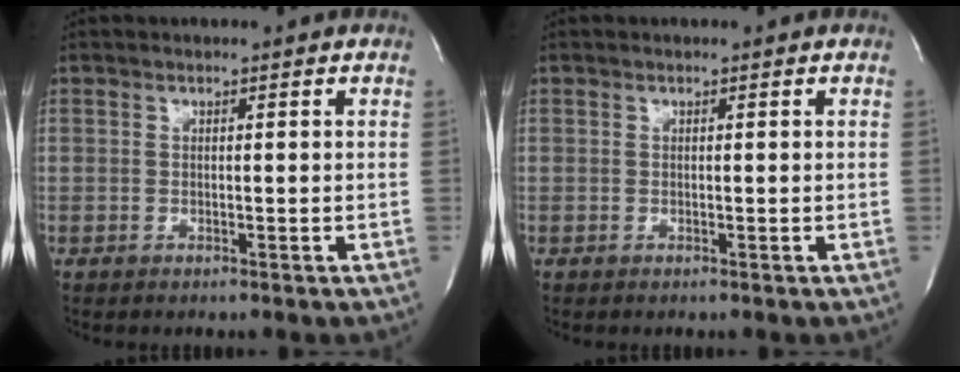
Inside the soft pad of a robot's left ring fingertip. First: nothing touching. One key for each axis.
{"total": 0.0}